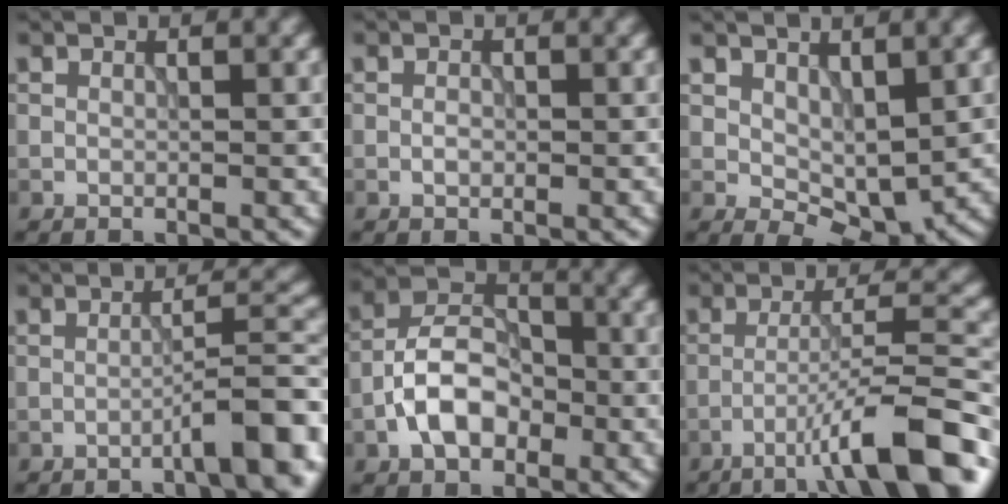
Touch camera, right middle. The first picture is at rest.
{"total": 0.9, "force": [-0.3, 0.5, 0.7], "torque": [-0.012, 0.001, -0.006]}
{"total": 3.9, "force": [1.0, 2.2, 3.1], "torque": [-0.054, -0.011, 0.023]}
{"total": 5.9, "force": [-3.3, 0.9, 4.9], "torque": [-0.064, 0.022, -0.054]}
{"total": 6.0, "force": [-2.1, 3.8, 4.1], "torque": [-0.067, 0.011, -0.045]}
{"total": 9.6, "force": [-5.5, 1.1, 7.7], "torque": [-0.113, 0.020, -0.089]}